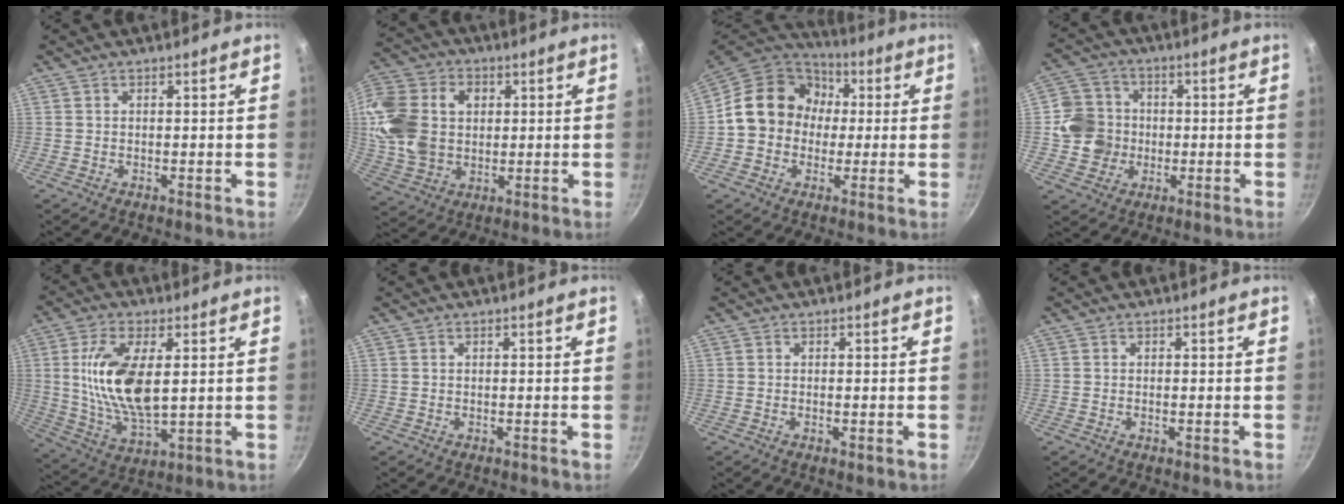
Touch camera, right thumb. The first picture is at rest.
{"total": 18.1, "force": [2.3, 14.0, 11.2], "torque": [-0.220, 0.015, 0.045]}
{"total": 15.5, "force": [1.1, 13.4, 7.7], "torque": [-0.091, 0.040, 0.000]}
{"total": 9.1, "force": [-0.6, 8.6, 3.0], "torque": [-0.024, 0.019, -0.020]}
{"total": 15.2, "force": [2.5, 7.1, 13.2], "torque": [-0.249, -0.012, 0.053]}
{"total": 0.0}
{"total": 1.1, "force": [-0.2, 0.4, 1.0], "torque": [-0.018, -0.002, -0.005]}
{"total": 0.8, "force": [-0.2, 0.2, 0.7], "torque": [-0.013, 0.000, -0.005]}